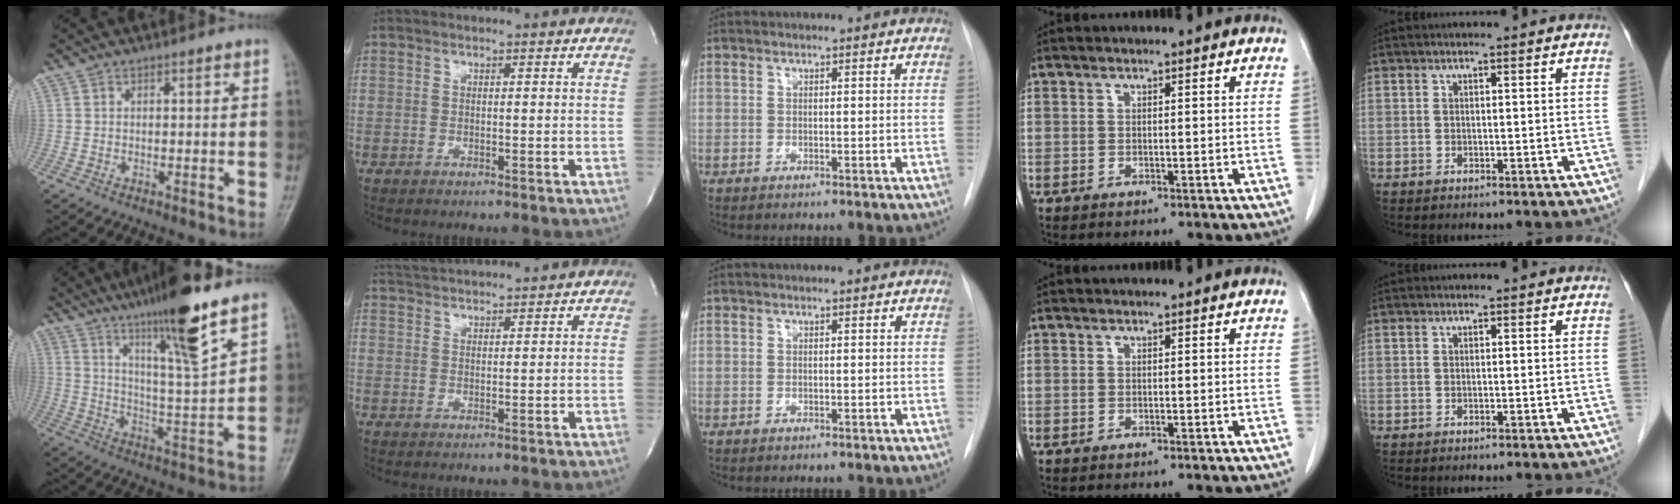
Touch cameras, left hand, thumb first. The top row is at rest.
{"thumb": {"total": 16.2, "force": [10.7, 0.8, 12.1], "torque": [-0.199, -0.059, 0.181]}, "index": {"total": 6.4, "force": [6.2, -0.2, 1.5], "torque": [-0.037, 0.030, 0.102]}}